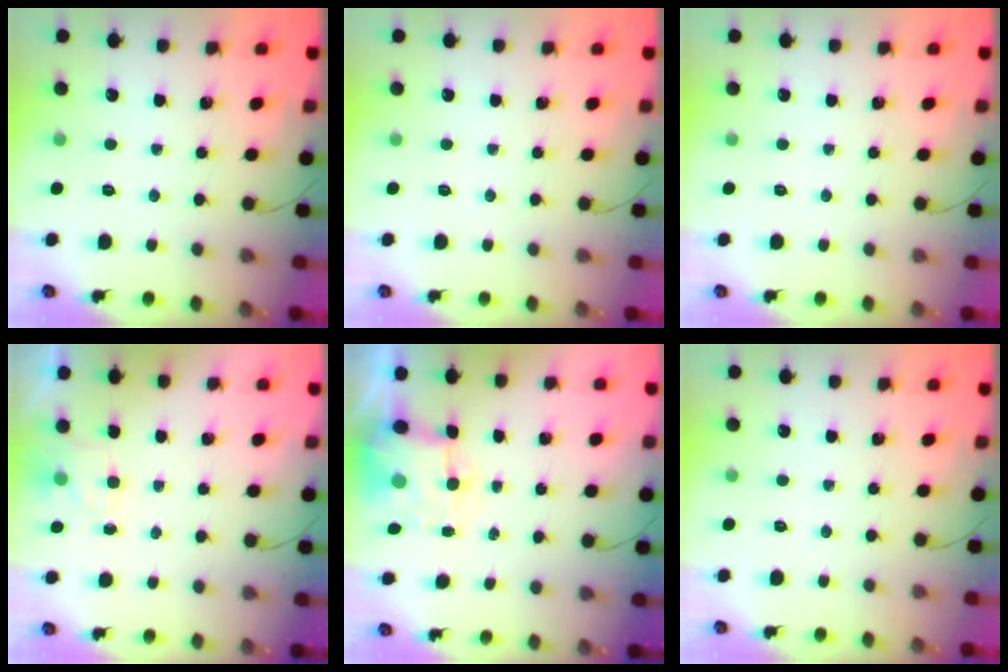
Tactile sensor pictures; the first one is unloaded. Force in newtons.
{"total": 0.0}
{"total": 0.0}
{"total": 2.2, "press": 1.8, "slide": 1.3}
{"total": 7.0, "press": 6.9, "slide": 1.0}
{"total": 0.0}